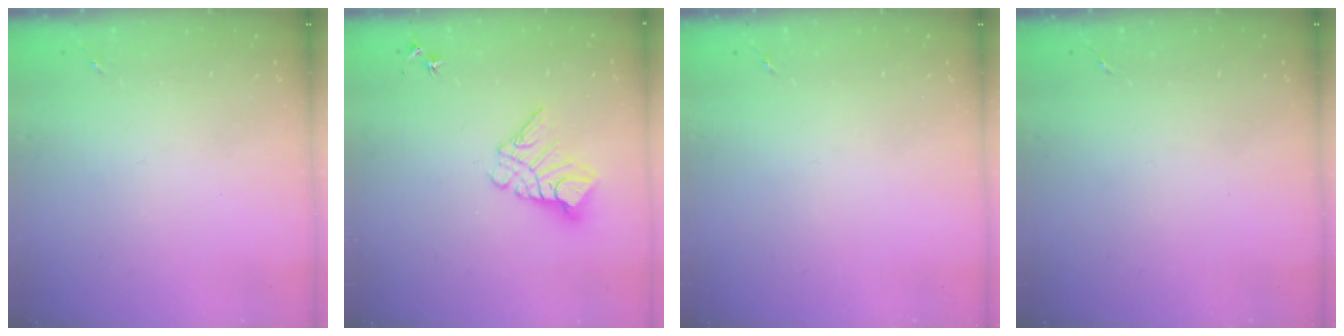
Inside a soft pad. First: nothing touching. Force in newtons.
{"total": 10.6, "press": 10.5, "slide": 1.1}
{"total": 0.0}
{"total": 0.0}